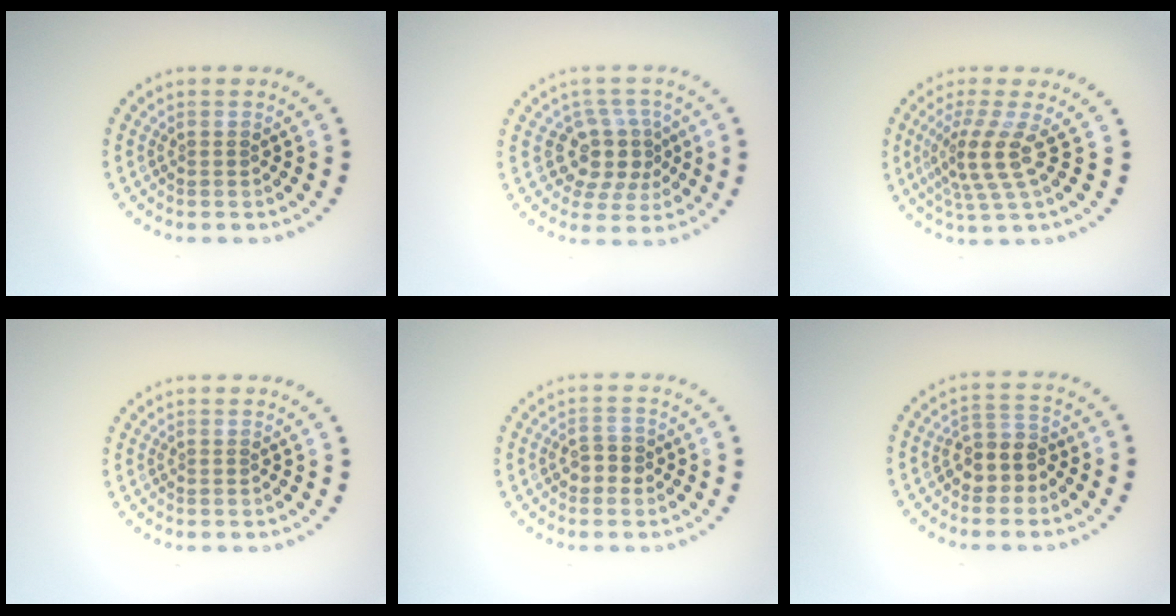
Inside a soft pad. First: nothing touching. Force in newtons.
{"total": 4.1, "press": 3.4, "slide": 2.2}
{"total": 3.7, "press": 2.6, "slide": 2.6}
{"total": 0.0}
{"total": 1.9, "press": 1.8, "slide": 0.5}
{"total": 3.0, "press": 2.7, "slide": 1.4}